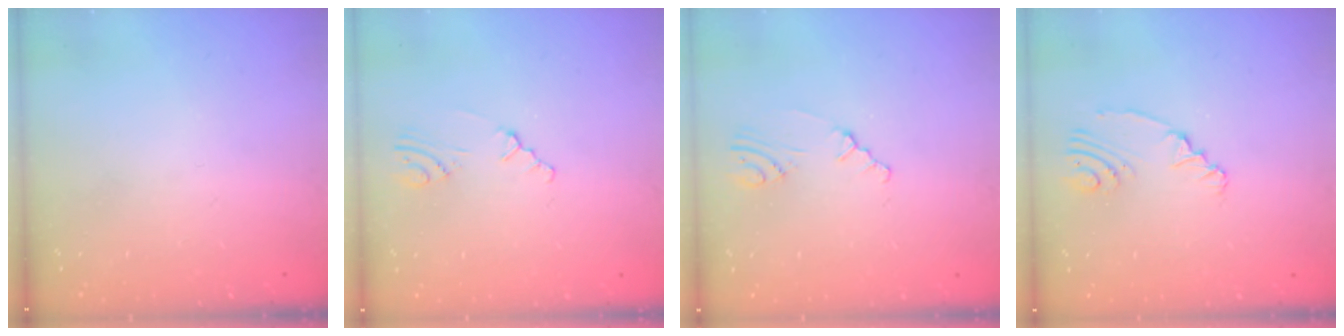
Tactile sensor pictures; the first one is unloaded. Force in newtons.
{"total": 1.0, "press": 0.9, "slide": 0.4}
{"total": 1.1, "press": 1.1, "slide": 0.4}
{"total": 3.5, "press": 2.7, "slide": 2.1}